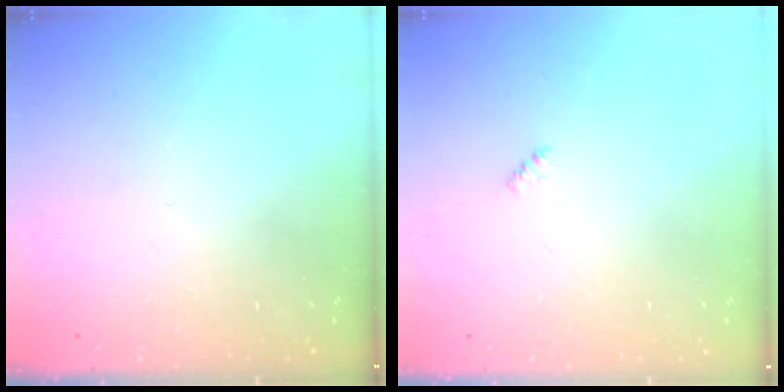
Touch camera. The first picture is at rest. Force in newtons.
{"total": 2.4, "press": 2.4, "slide": 0.5}